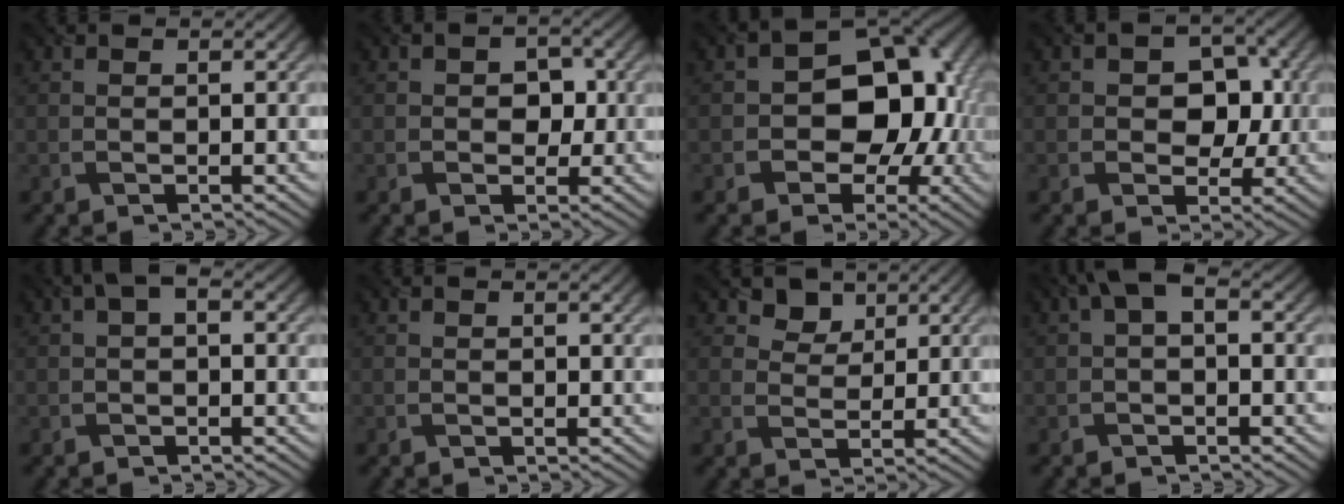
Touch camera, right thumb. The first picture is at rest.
{"total": 2.5, "force": [-0.2, 2.1, 1.3], "torque": [-0.010, 0.001, -0.014]}
{"total": 12.2, "force": [-1.3, 9.3, 7.9], "torque": [-0.064, -0.001, -0.044]}
{"total": 5.3, "force": [0.0, 4.2, 3.3], "torque": [-0.040, -0.001, -0.014]}
{"total": 2.0, "force": [0.3, 0.9, 1.7], "torque": [-0.032, 0.007, 0.003]}
{"total": 0.9, "force": [0.6, -0.1, 0.6], "torque": [-0.008, 0.001, 0.009]}
{"total": 2.9, "force": [2.2, 1.8, 0.6], "torque": [-0.018, -0.005, 0.033]}
{"total": 2.8, "force": [0.3, 1.4, 2.4], "torque": [-0.047, 0.012, 0.001]}